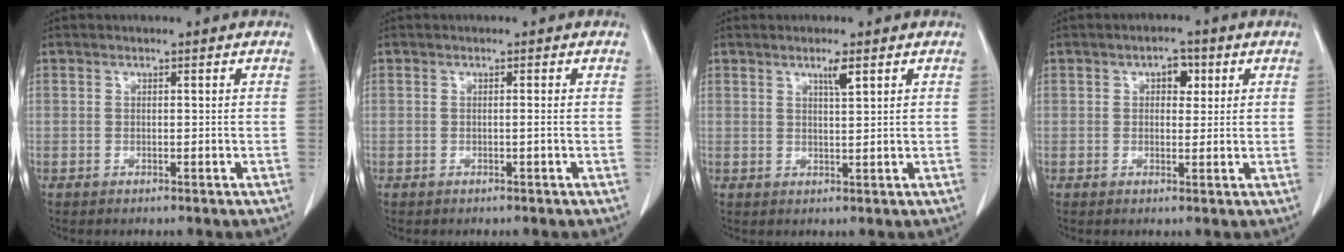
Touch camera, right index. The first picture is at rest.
{"total": 0.5, "force": [-0.1, -0.2, 0.5], "torque": [-0.005, 0.000, -0.003]}
{"total": 2.2, "force": [1.3, 0.0, 1.8], "torque": [-0.035, -0.004, 0.024]}
{"total": 3.0, "force": [1.1, 1.8, 2.1], "torque": [-0.028, 0.009, 0.014]}